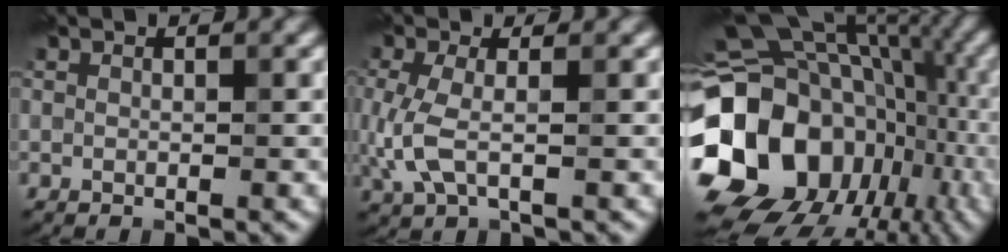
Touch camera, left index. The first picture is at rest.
{"total": 3.3, "force": [-0.2, 1.4, 3.0], "torque": [-0.081, -0.005, -0.007]}
{"total": 19.1, "force": [-3.4, 15.3, 10.8], "torque": [-0.209, 0.006, -0.050]}